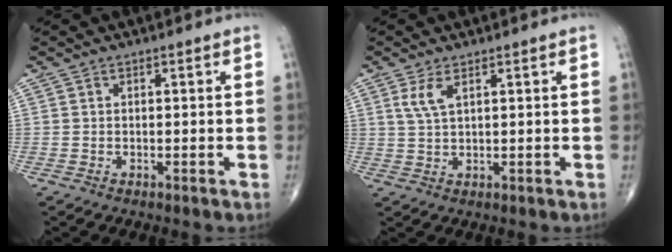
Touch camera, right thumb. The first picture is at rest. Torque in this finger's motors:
{"motor_torque": [-0.37, 0.30, 0.52, 0.12, 0.00]}